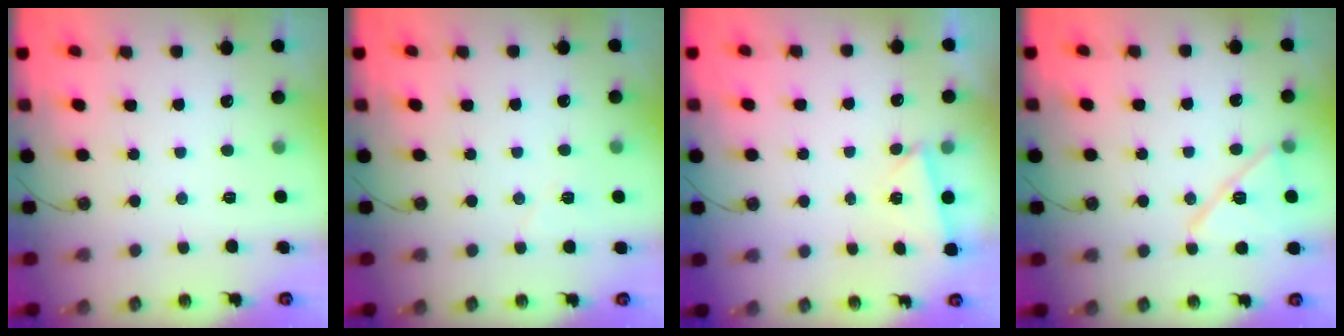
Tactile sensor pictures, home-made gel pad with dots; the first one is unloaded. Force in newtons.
{"total": 5.1, "press": 5.0, "slide": 1.1}
{"total": 2.2, "press": 2.2, "slide": 0.2}
{"total": 13.2, "press": 13.2, "slide": 0.5}